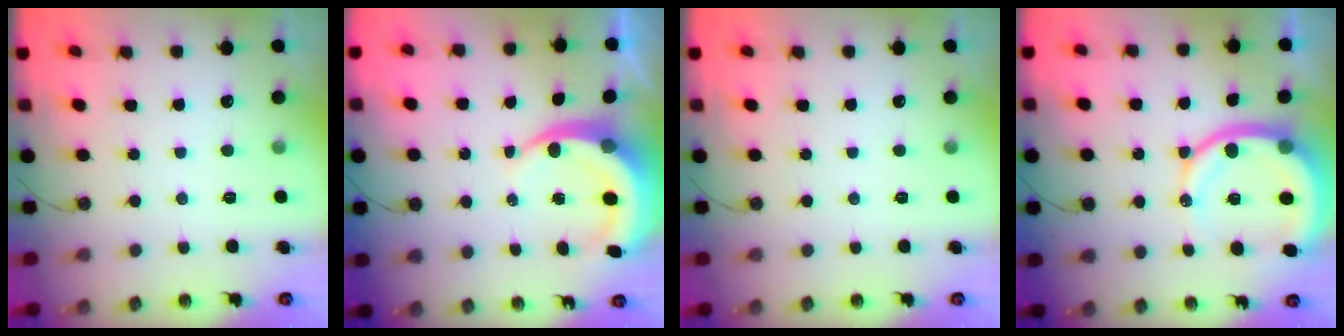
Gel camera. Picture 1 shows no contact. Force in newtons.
{"total": 8.0, "press": 7.9, "slide": 1.2}
{"total": 0.0}
{"total": 13.6, "press": 13.5, "slide": 1.6}